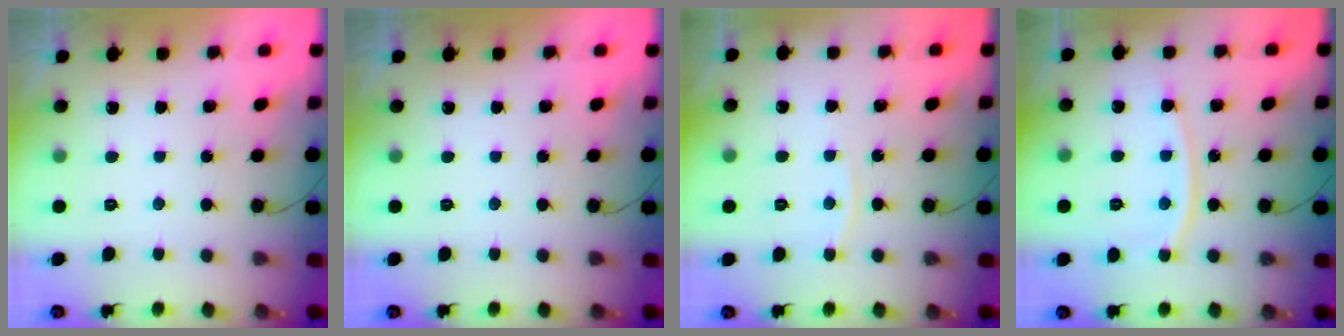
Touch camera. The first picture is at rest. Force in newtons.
{"total": 0.0}
{"total": 3.7, "press": 3.7, "slide": 0.5}
{"total": 9.7, "press": 9.6, "slide": 1.2}